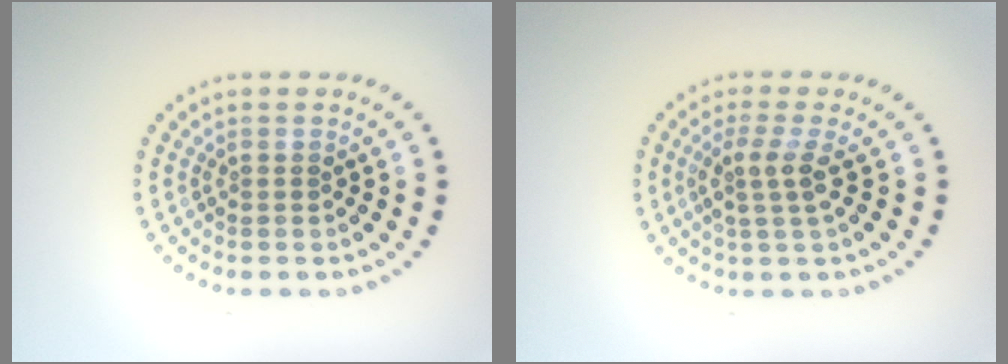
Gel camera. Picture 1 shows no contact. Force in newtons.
{"total": 2.5, "press": 1.9, "slide": 1.6}